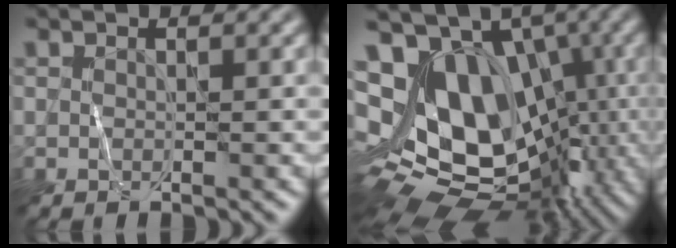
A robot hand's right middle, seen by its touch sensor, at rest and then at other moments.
{"total": 15.7, "force": [1.0, 11.0, 11.2], "torque": [-0.163, 0.001, 0.038]}